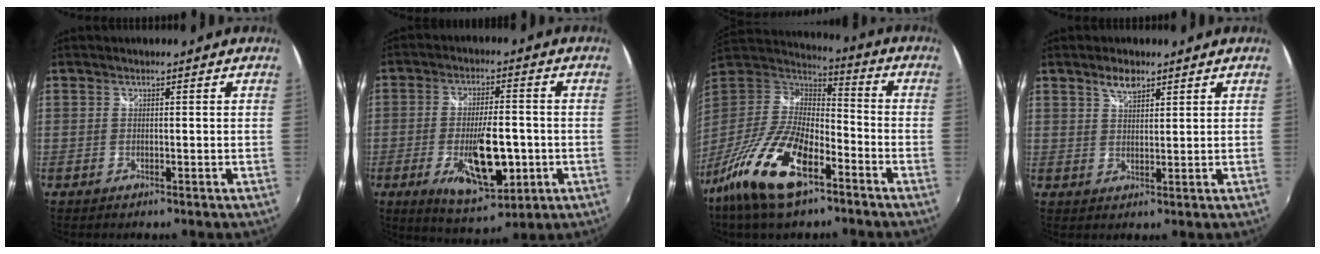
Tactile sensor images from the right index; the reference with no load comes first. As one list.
[{"total": 13.6, "force": [-3.9, 4.9, 12.1], "torque": [-0.220, -0.022, -0.053]}, {"total": 20.4, "force": [-11.9, 7.9, 14.6], "torque": [-0.306, -0.035, -0.226]}, {"total": 3.5, "force": [2.5, 1.6, 1.9], "torque": [-0.031, 0.005, 0.045]}]